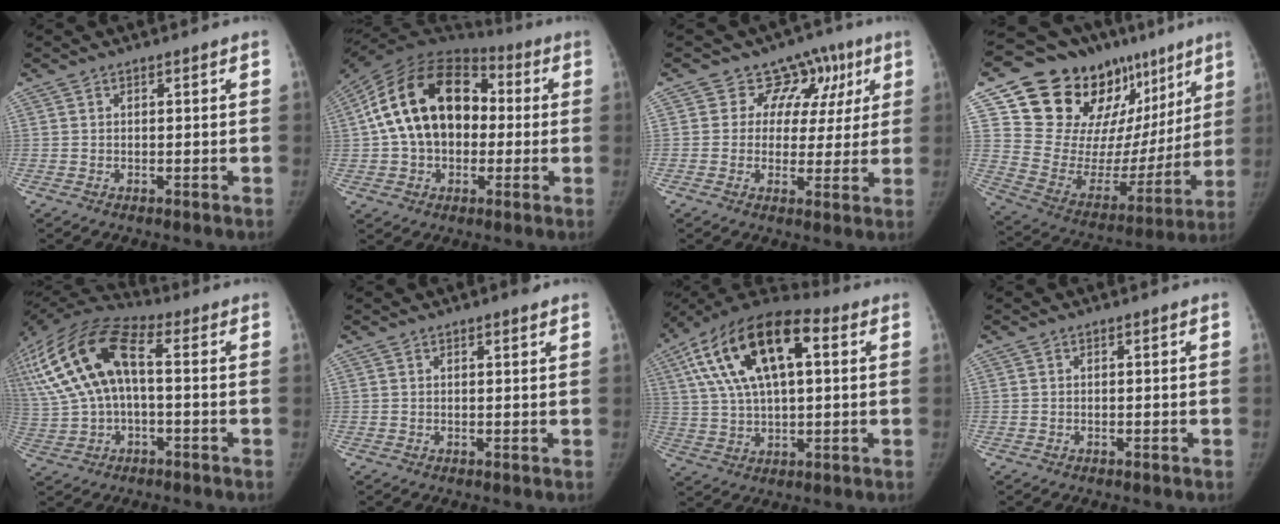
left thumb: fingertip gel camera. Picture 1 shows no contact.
{"total": 22.0, "force": [1.2, 15.3, 15.8], "torque": [-0.276, 0.036, 0.015]}
{"total": 9.4, "force": [4.4, 8.0, 2.2], "torque": [0.031, 0.000, 0.049]}
{"total": 29.9, "force": [17.0, 16.8, 18.0], "torque": [-0.228, -0.027, 0.281]}
{"total": 20.7, "force": [2.9, 10.7, 17.5], "torque": [-0.381, 0.038, 0.043]}
{"total": 1.8, "force": [1.3, 0.4, 1.2], "torque": [-0.014, -0.004, 0.015]}
{"total": 21.4, "force": [6.6, 10.1, 17.6], "torque": [-0.316, 0.022, 0.105]}
{"total": 0.0}